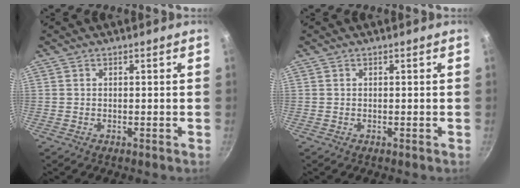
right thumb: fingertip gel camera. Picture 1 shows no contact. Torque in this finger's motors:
{"motor_torque": [0.02, 0.02, 0.00, 0.00, 0.00]}